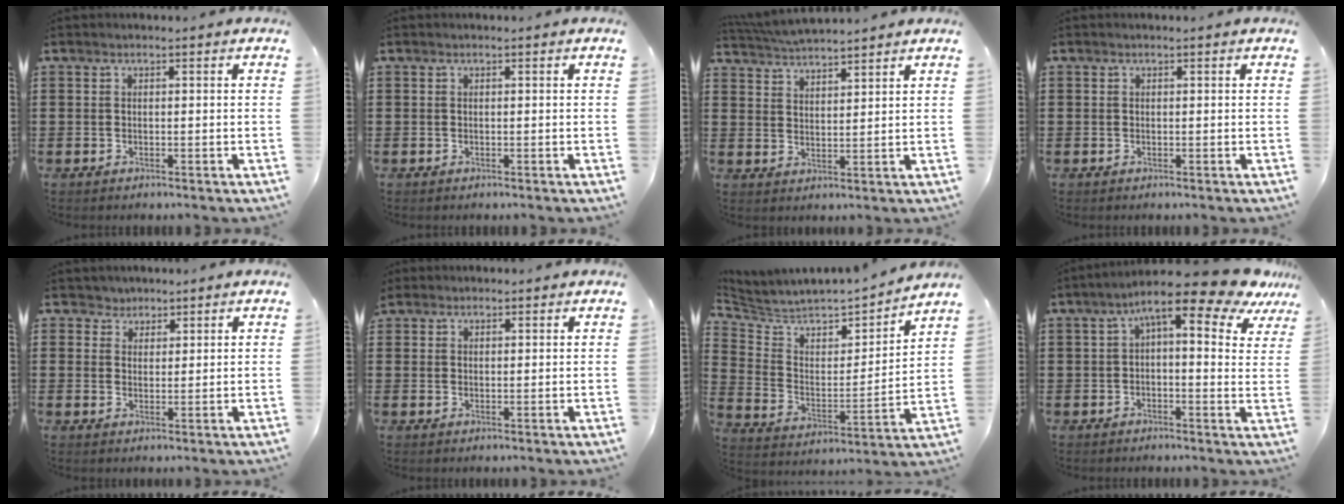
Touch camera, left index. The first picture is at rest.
{"total": 0.0}
{"total": 4.2, "force": [4.2, 0.0, 0.5], "torque": [-0.024, -0.014, 0.077]}
{"total": 0.0}
{"total": 2.6, "force": [1.9, 1.7, -0.2], "torque": [-0.009, 0.010, 0.035]}
{"total": 2.0, "force": [1.8, 0.8, 0.2], "torque": [-0.008, 0.004, 0.037]}
{"total": 3.6, "force": [3.3, 1.4, 0.2], "torque": [-0.035, -0.038, 0.047]}
{"total": 10.4, "force": [6.1, 2.1, 8.1], "torque": [-0.140, -0.024, 0.095]}